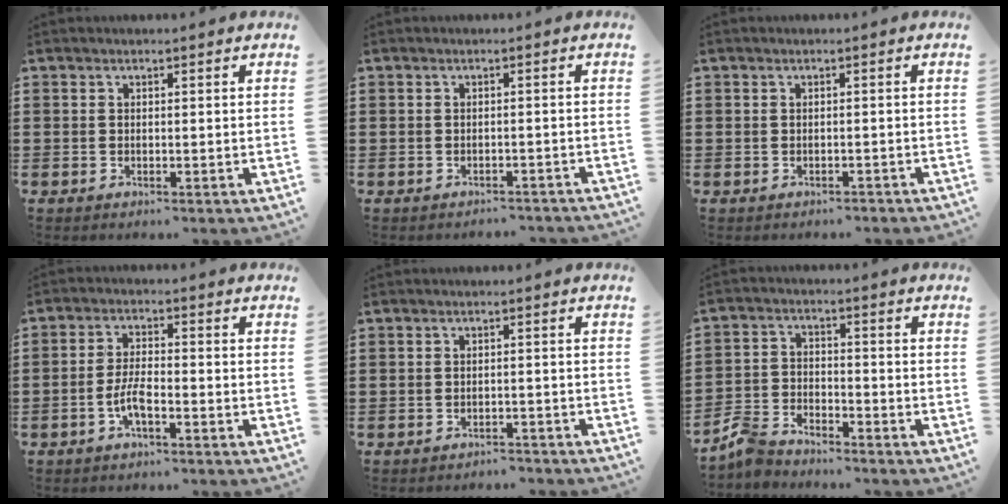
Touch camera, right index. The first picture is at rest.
{"total": 1.4, "force": [-1.3, 0.3, 0.0], "torque": [-0.004, 0.001, -0.030]}
{"total": 0.9, "force": [-0.8, 0.3, 0.0], "torque": [-0.002, 0.000, -0.019]}
{"total": 4.4, "force": [-1.9, 1.2, 3.8], "torque": [-0.093, -0.004, -0.044]}
{"total": 1.7, "force": [-1.7, 0.2, -0.2], "torque": [-0.003, 0.001, -0.038]}
{"total": 5.1, "force": [-4.8, 1.2, 1.0], "torque": [-0.046, 0.000, -0.104]}